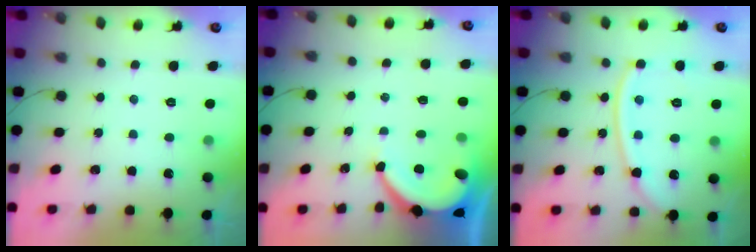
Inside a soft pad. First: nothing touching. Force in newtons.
{"total": 5.9, "press": 5.9, "slide": 0.8}
{"total": 11.2, "press": 11.1, "slide": 1.4}